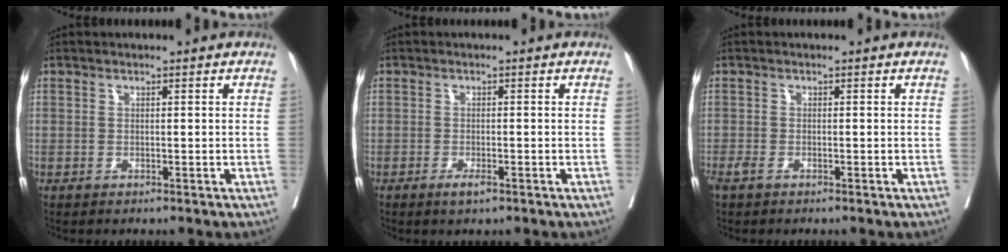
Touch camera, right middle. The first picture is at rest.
{"total": 1.8, "force": [-1.1, 0.4, 1.4], "torque": [-0.023, -0.001, -0.017]}
{"total": 1.5, "force": [-1.0, 0.6, 1.0], "torque": [-0.021, -0.003, -0.018]}